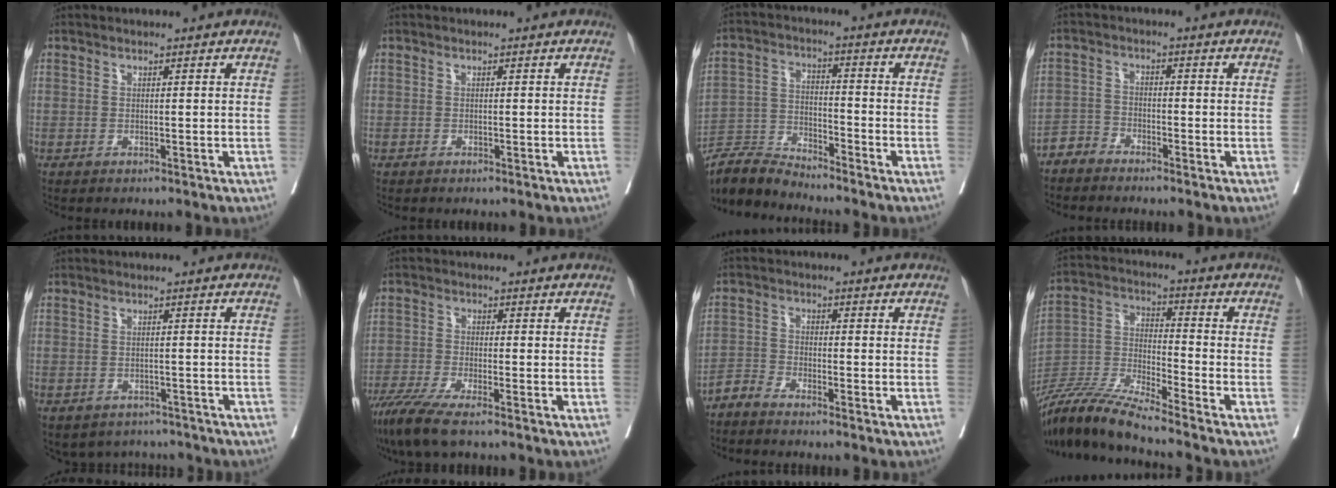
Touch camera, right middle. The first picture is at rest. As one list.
[{"total": 0.0}, {"total": 6.8, "force": [-6.8, -0.1, 0.1], "torque": [-0.006, 0.000, -0.131]}, {"total": 2.6, "force": [-2.5, 0.6, -0.4], "torque": [0.013, -0.004, -0.054]}, {"total": 5.6, "force": [-5.0, 2.6, 0.1], "torque": [0.007, 0.014, -0.062]}, {"total": 7.0, "force": [-5.3, 0.3, 4.5], "torque": [-0.080, -0.021, -0.098]}, {"total": 2.4, "force": [-2.4, -0.1, 0.2], "torque": [-0.002, -0.010, -0.054]}, {"total": 12.2, "force": [-10.8, -1.0, 5.6], "torque": [-0.111, -0.010, -0.209]}]